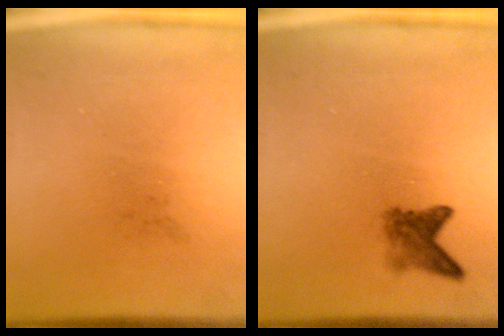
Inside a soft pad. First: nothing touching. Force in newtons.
{"total": 2.3}